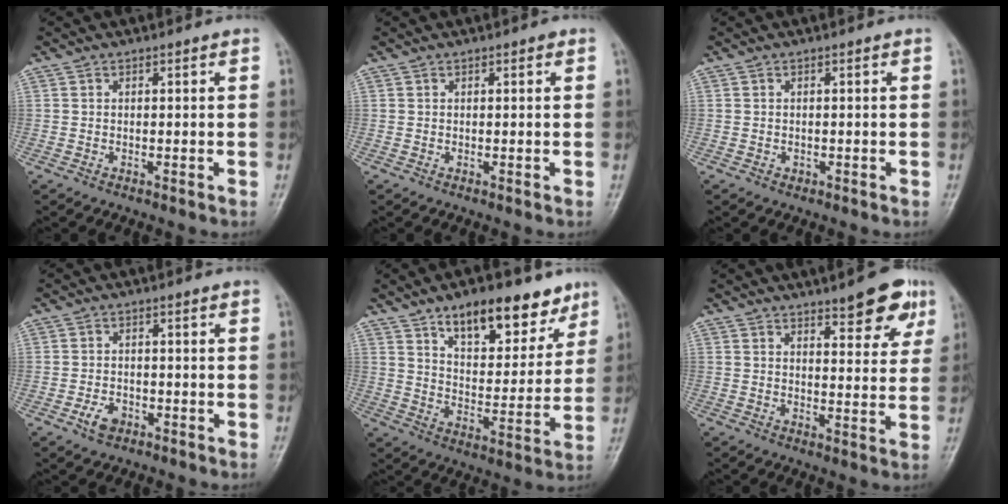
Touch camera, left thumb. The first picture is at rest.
{"total": 0.5, "force": [0.2, 0.2, 0.4], "torque": [-0.004, 0.001, 0.000]}
{"total": 0.7, "force": [-0.3, 0.6, 0.2], "torque": [0.000, 0.002, -0.004]}
{"total": 3.4, "force": [-1.8, 2.2, 1.9], "torque": [-0.031, 0.010, -0.029]}
{"total": 16.4, "force": [10.6, 7.6, 9.9], "torque": [-0.093, -0.055, 0.165]}
{"total": 9.0, "force": [5.6, 3.1, 6.3], "torque": [-0.053, -0.029, 0.073]}